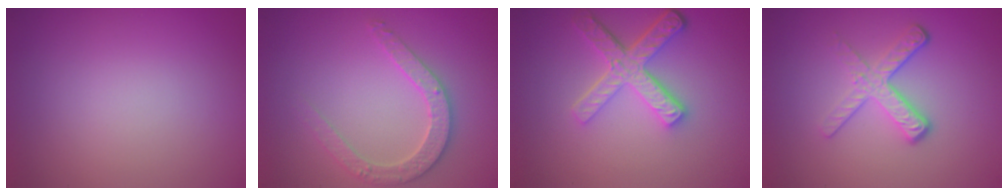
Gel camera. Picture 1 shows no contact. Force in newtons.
{"total": 2.8, "press": 2.7, "slide": 0.5}
{"total": 4.7, "press": 3.4, "slide": 3.2}
{"total": 3.7, "press": 2.3, "slide": 2.9}